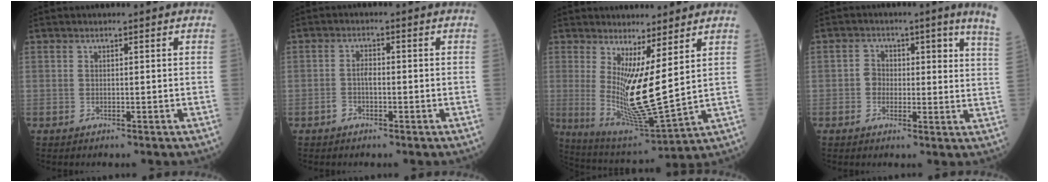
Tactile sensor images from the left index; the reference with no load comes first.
{"total": 2.1, "force": [-0.9, 1.1, 1.6], "torque": [-0.033, 0.002, -0.017]}
{"total": 10.5, "force": [2.5, 0.6, 10.2], "torque": [-0.203, -0.040, 0.056]}
{"total": 5.0, "force": [1.8, 2.4, 4.0], "torque": [-0.039, 0.001, 0.013]}